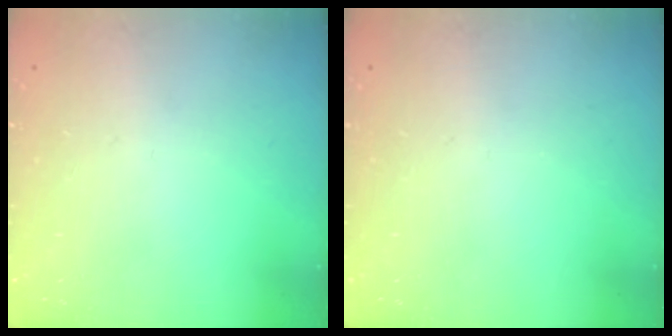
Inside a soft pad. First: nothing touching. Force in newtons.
{"total": 0.0}